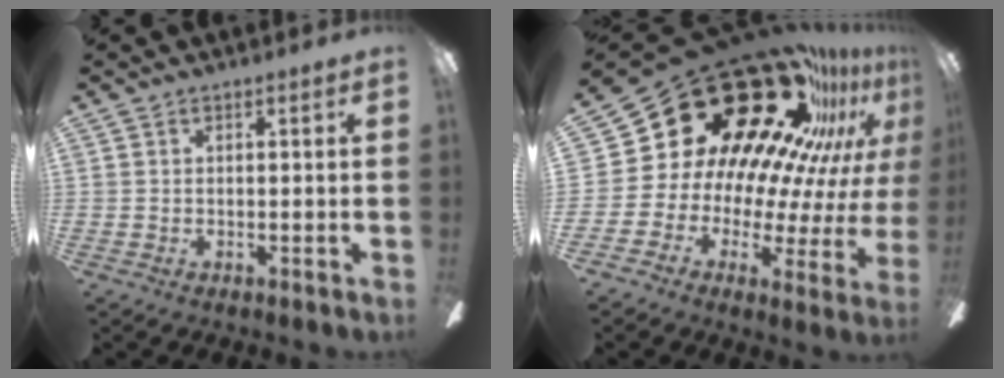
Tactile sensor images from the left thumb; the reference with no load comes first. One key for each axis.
{"total": 30.5, "fx": 20.5, "fy": 14.8, "fz": 17.1, "tx": -0.220, "ty": -0.194, "tz": 0.399}